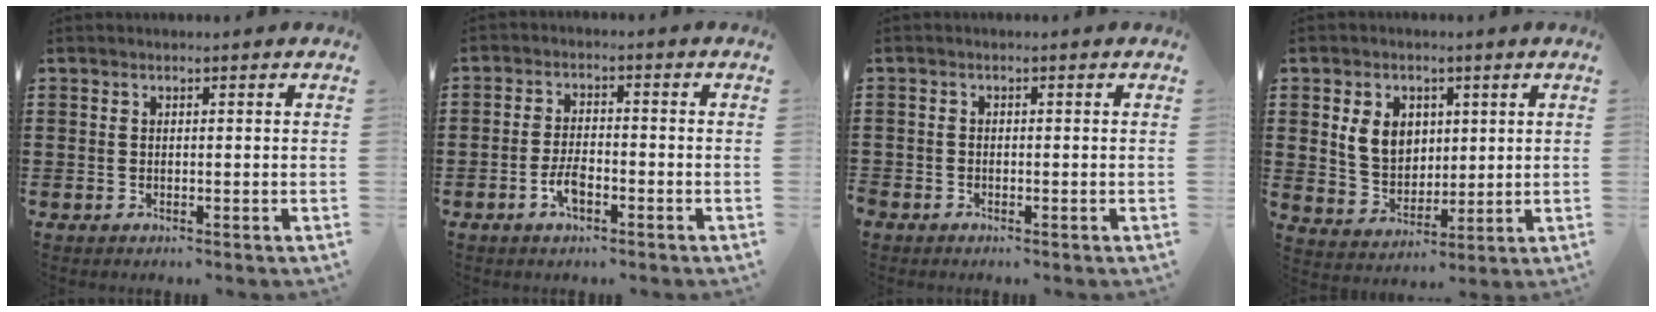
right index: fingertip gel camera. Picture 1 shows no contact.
{"total": 4.2, "force": [-1.9, 1.8, 3.2], "torque": [-0.077, -0.002, -0.041]}
{"total": 1.1, "force": [-0.9, 0.5, 0.0], "torque": [-0.003, 0.003, -0.021]}
{"total": 6.8, "force": [1.9, 5.5, 3.5], "torque": [-0.089, 0.013, 0.031]}